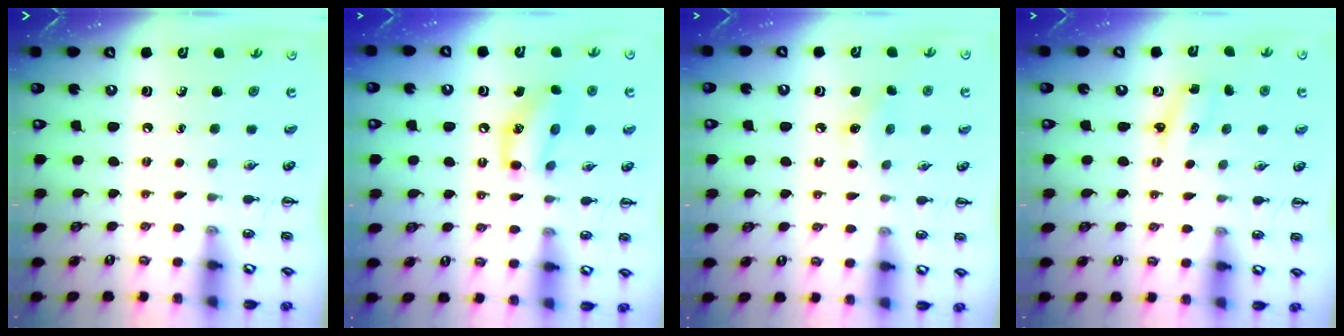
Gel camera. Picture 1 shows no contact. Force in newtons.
{"total": 12.5, "press": 12.4, "slide": 2.0}
{"total": 5.8, "press": 5.6, "slide": 1.3}
{"total": 2.3, "press": 2.3, "slide": 0.6}